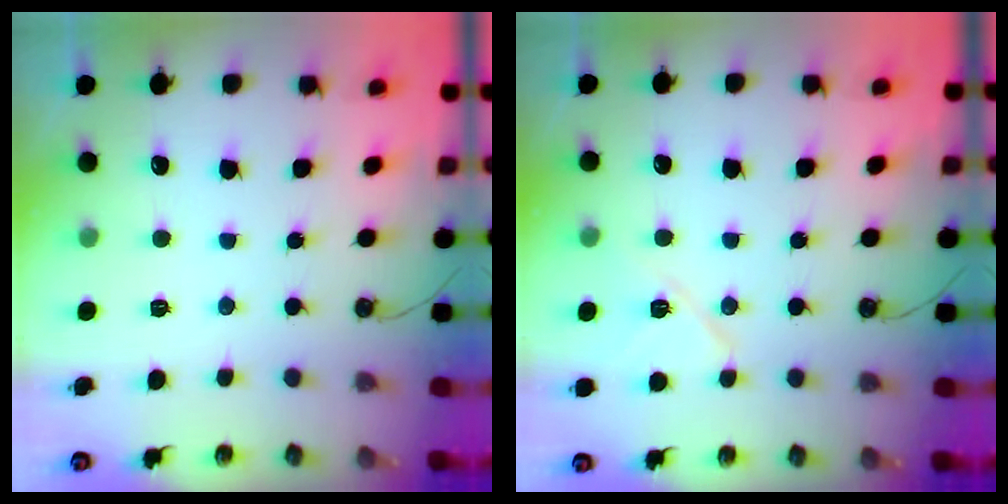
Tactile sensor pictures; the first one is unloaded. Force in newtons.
{"total": 9.0, "press": 8.9, "slide": 1.5}